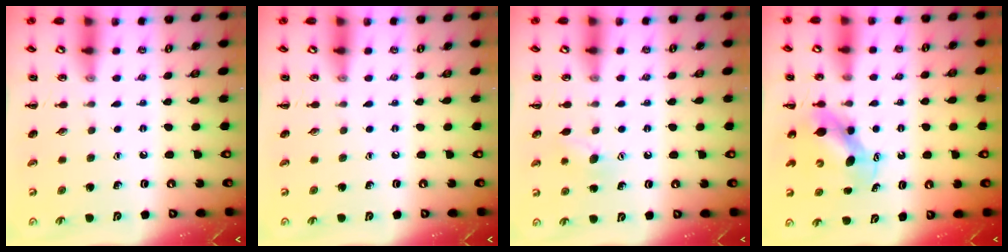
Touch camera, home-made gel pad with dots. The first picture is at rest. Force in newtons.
{"total": 0.0}
{"total": 6.3, "press": 6.1, "slide": 1.4}
{"total": 6.7, "press": 6.5, "slide": 1.4}